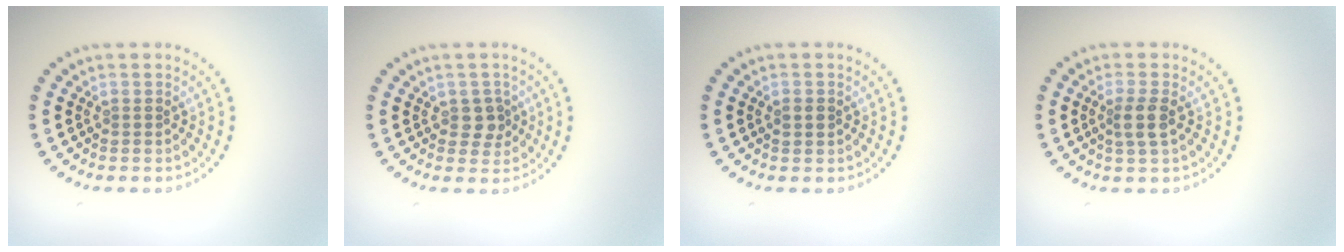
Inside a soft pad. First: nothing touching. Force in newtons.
{"total": 1.7, "press": 1.6, "slide": 0.6}
{"total": 1.3, "press": 1.3, "slide": 0.1}
{"total": 2.1, "press": 1.7, "slide": 1.2}